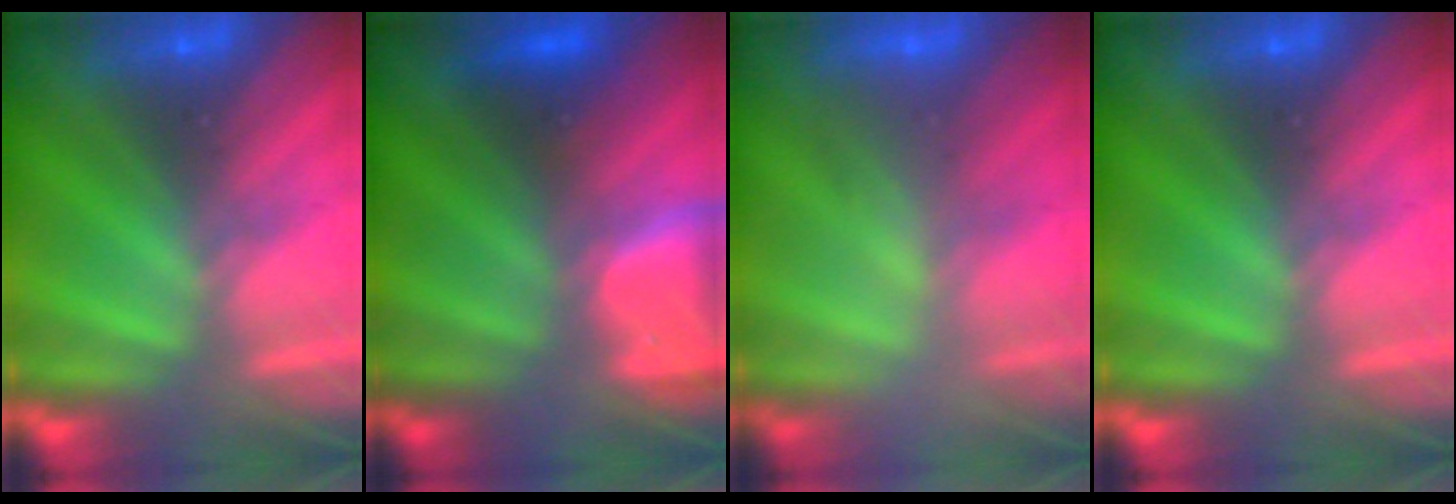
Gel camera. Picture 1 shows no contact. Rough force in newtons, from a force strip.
{"total": 5.6}
{"total": 2.3}
{"total": 0.0}